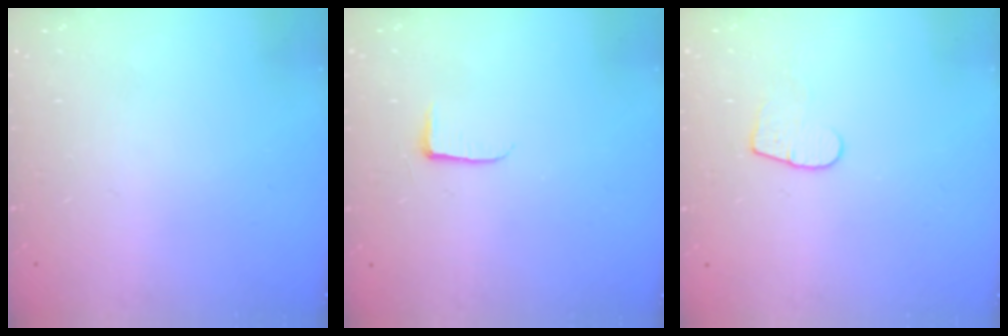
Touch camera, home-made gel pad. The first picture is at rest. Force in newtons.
{"total": 4.0, "press": 4.0, "slide": 0.5}
{"total": 7.3, "press": 7.3, "slide": 0.5}